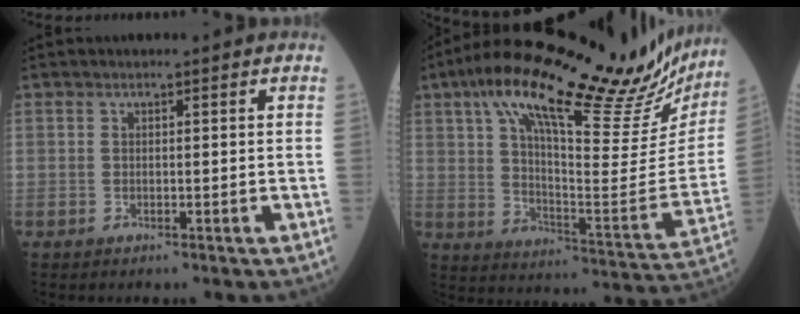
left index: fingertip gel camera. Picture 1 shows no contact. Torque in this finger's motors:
{"motor_torque": [1.06, -1.08, 0.82, 0.21]}